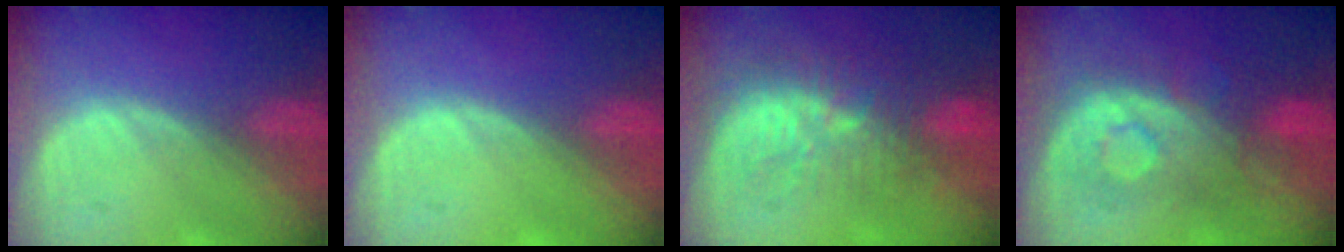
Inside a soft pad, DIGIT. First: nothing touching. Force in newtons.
{"total": 0.0}
{"total": 9.5, "press": 9.1, "slide": 2.8}
{"total": 8.3, "press": 8.3, "slide": 0.9}